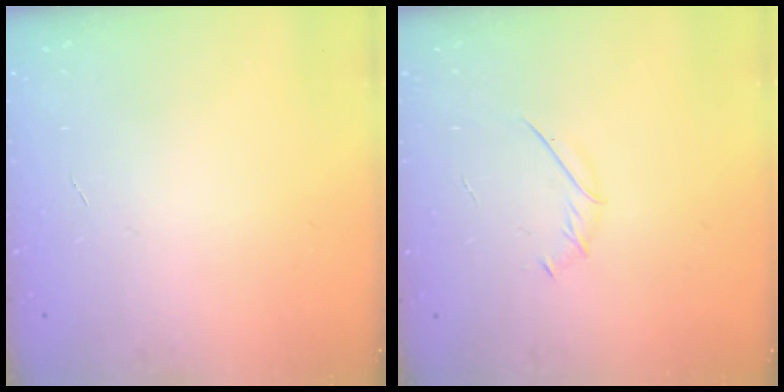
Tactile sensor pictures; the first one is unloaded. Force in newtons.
{"total": 1.9, "press": 1.8, "slide": 0.6}